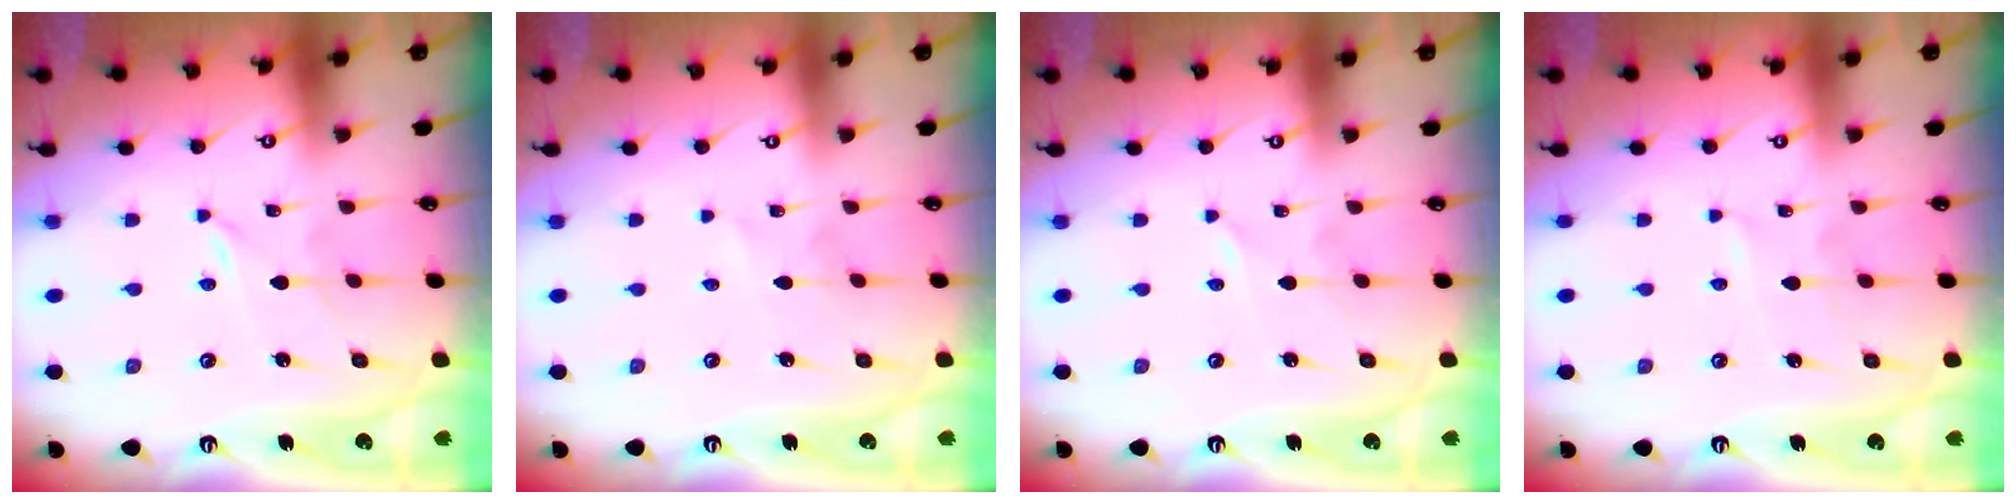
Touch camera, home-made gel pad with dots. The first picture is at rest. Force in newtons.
{"total": 1.7, "press": 1.7, "slide": 0.2}
{"total": 0.0}
{"total": 2.2, "press": 2.2, "slide": 0.3}